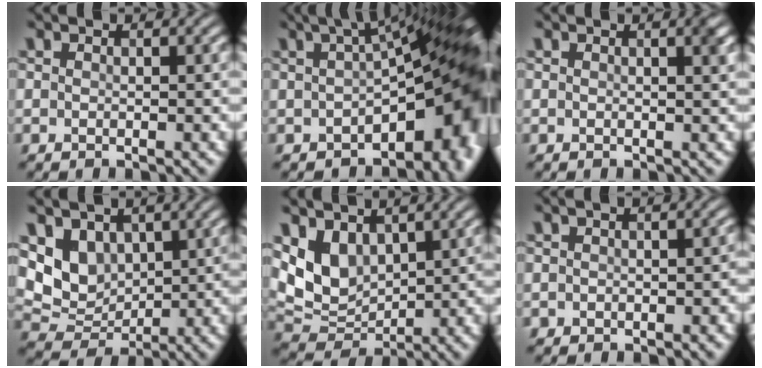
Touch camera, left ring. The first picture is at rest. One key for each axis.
{"total": 13.8, "fx": -2.2, "fy": 6.5, "fz": 12.0, "tx": -0.127, "ty": -0.036, "tz": -0.007}
{"total": 0.8, "fx": 0.6, "fy": -0.1, "fz": 0.6, "tx": 0.004, "ty": 0.011, "tz": -0.004}
{"total": 6.6, "fx": 1.4, "fy": 5.3, "fz": 3.6, "tx": -0.070, "ty": -0.024, "tz": 0.022}
{"total": 6.8, "fx": 1.7, "fy": 5.1, "fz": 4.2, "tx": -0.086, "ty": -0.022, "tz": 0.027}
{"total": 2.9, "fx": -0.8, "fy": 1.8, "fz": 2.1, "tx": -0.025, "ty": 0.000, "tz": -0.021}